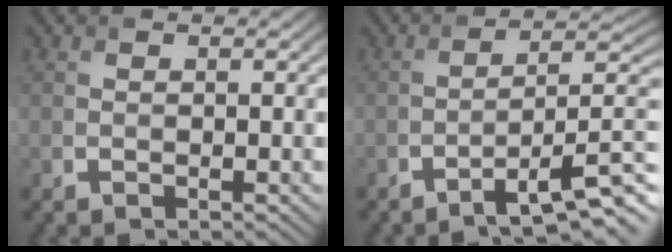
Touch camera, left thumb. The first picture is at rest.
{"total": 7.5, "force": [-4.6, 1.4, 5.8], "torque": [-0.085, 0.011, -0.074]}